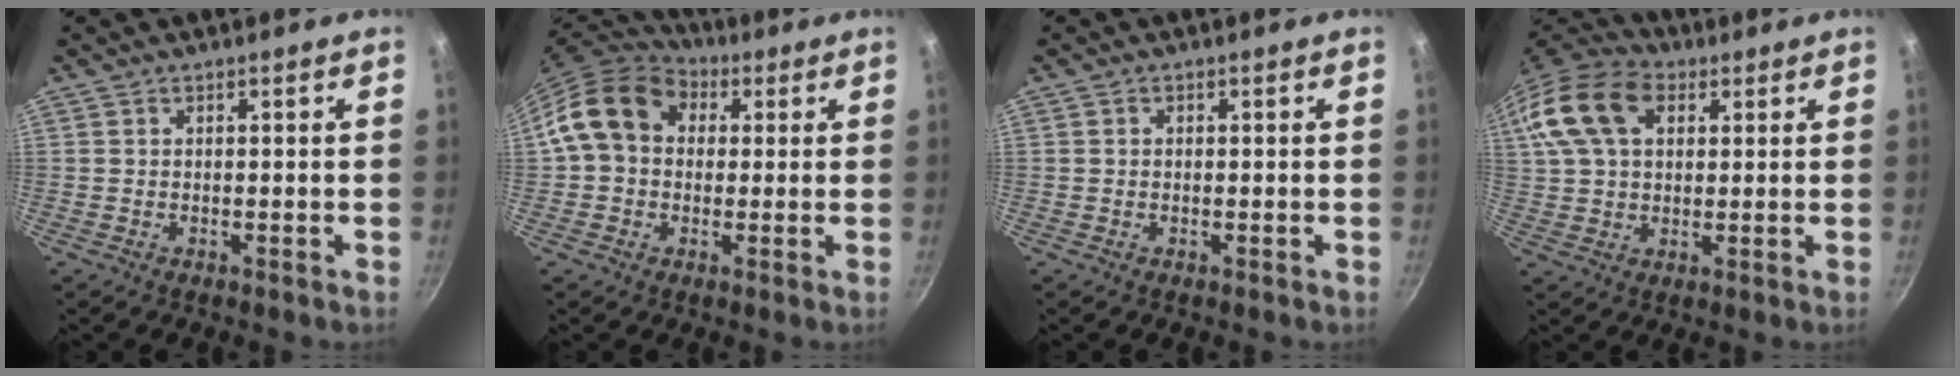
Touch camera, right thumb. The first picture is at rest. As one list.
[{"total": 13.7, "force": [2.6, 10.9, 7.9], "torque": [-0.119, 0.031, 0.027]}, {"total": 0.6, "force": [0.0, 0.5, 0.2], "torque": [-0.003, 0.003, 0.000]}, {"total": 17.3, "force": [5.8, 11.6, 11.5], "torque": [-0.222, 0.019, 0.094]}]